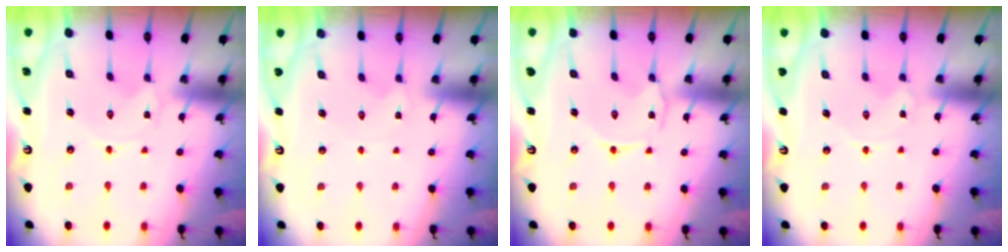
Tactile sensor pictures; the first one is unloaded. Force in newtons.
{"total": 1.3, "press": 1.2, "slide": 0.4}
{"total": 1.1, "press": 1.0, "slide": 0.4}
{"total": 0.8, "press": 0.8, "slide": 0.2}